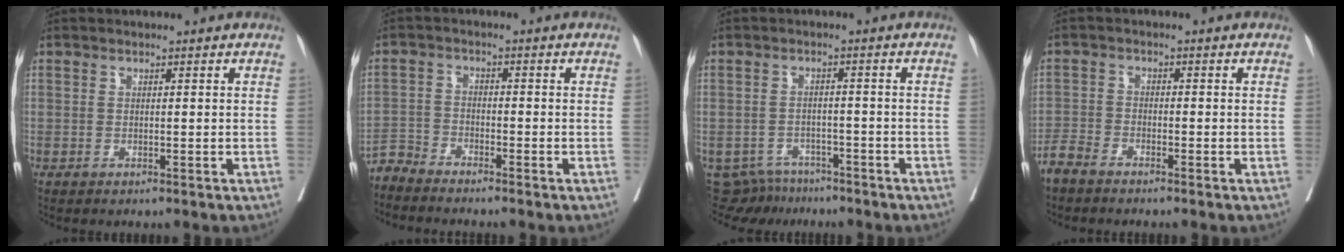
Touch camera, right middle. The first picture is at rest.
{"total": 3.6, "force": [-3.6, -0.3, -0.4], "torque": [0.013, -0.016, -0.073]}
{"total": 7.9, "force": [-7.0, 3.6, 0.3], "torque": [-0.010, 0.007, -0.097]}
{"total": 3.0, "force": [-2.8, 0.7, 0.9], "torque": [-0.019, -0.005, -0.057]}